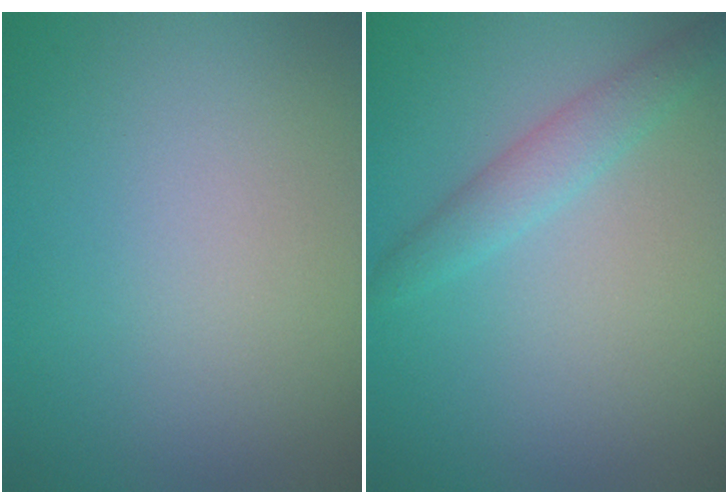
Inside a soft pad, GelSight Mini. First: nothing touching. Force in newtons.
{"total": 2.2, "press": 2.2, "slide": 0.1}